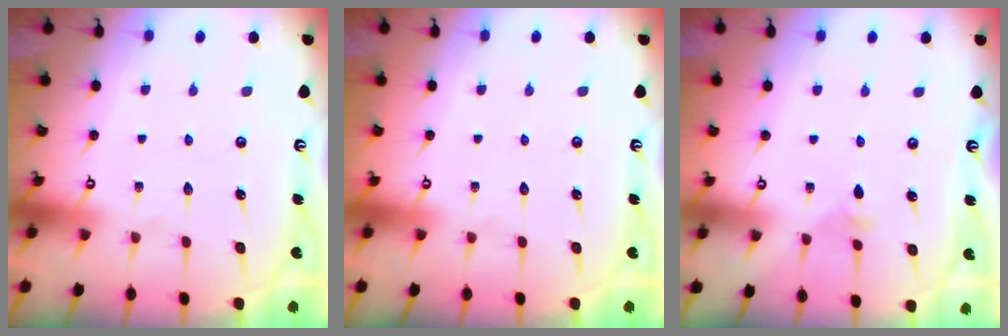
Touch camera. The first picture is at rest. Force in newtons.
{"total": 0.0}
{"total": 2.5, "press": 2.5, "slide": 0.6}